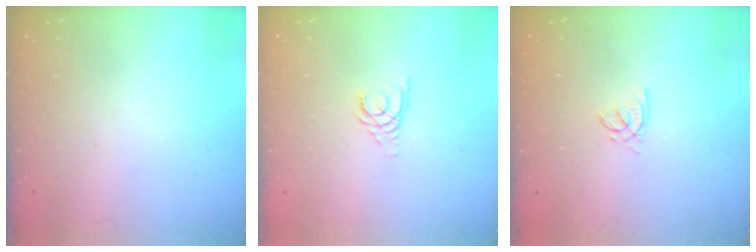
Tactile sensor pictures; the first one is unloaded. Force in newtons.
{"total": 3.4, "press": 3.3, "slide": 0.3}
{"total": 1.5, "press": 1.5, "slide": 0.2}